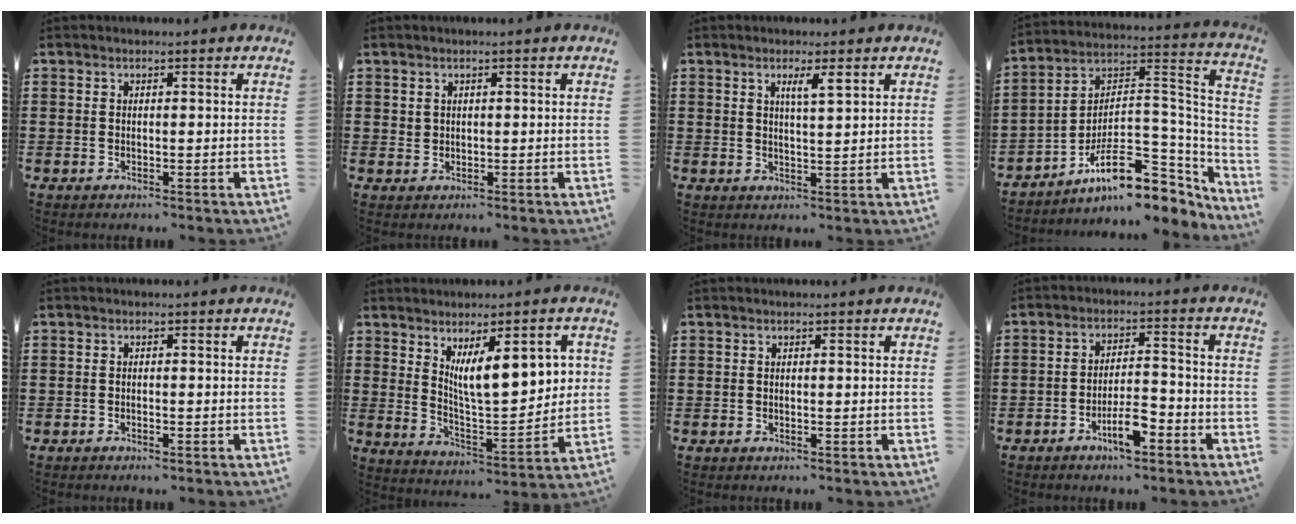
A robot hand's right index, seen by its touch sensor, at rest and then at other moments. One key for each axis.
{"total": 1.2, "fx": 0.7, "fy": 0.9, "fz": 0.2, "tx": -0.006, "ty": 0.004, "tz": 0.015}
{"total": 2.7, "fx": 1.4, "fy": 0.4, "fz": 2.3, "tx": -0.040, "ty": -0.001, "tz": 0.021}
{"total": 11.9, "fx": -6.7, "fy": 5.8, "fz": 8.0, "tx": -0.123, "ty": 0.006, "tz": -0.120}
{"total": 0.7, "fx": -0.6, "fy": 0.1, "fz": 0.3, "tx": -0.008, "ty": -0.002, "tz": -0.011}
{"total": 11.1, "fx": 4.2, "fy": 3.9, "fz": 9.6, "tx": -0.155, "ty": -0.006, "tz": 0.068}
{"total": 0.0}
{"total": 6.1, "fx": -3.5, "fy": 1.8, "fz": 4.6, "tx": -0.087, "ty": 0.006, "tz": -0.064}